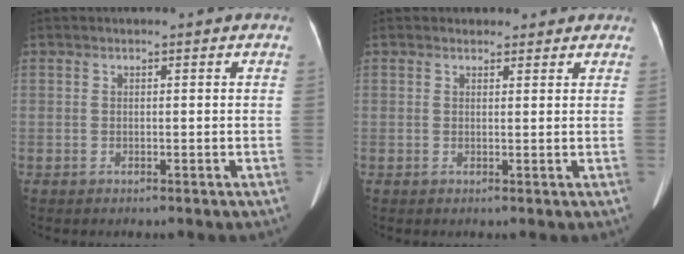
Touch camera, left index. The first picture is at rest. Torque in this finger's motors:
{"motor_torque": [0.39, -0.63, 0.00, -0.01]}